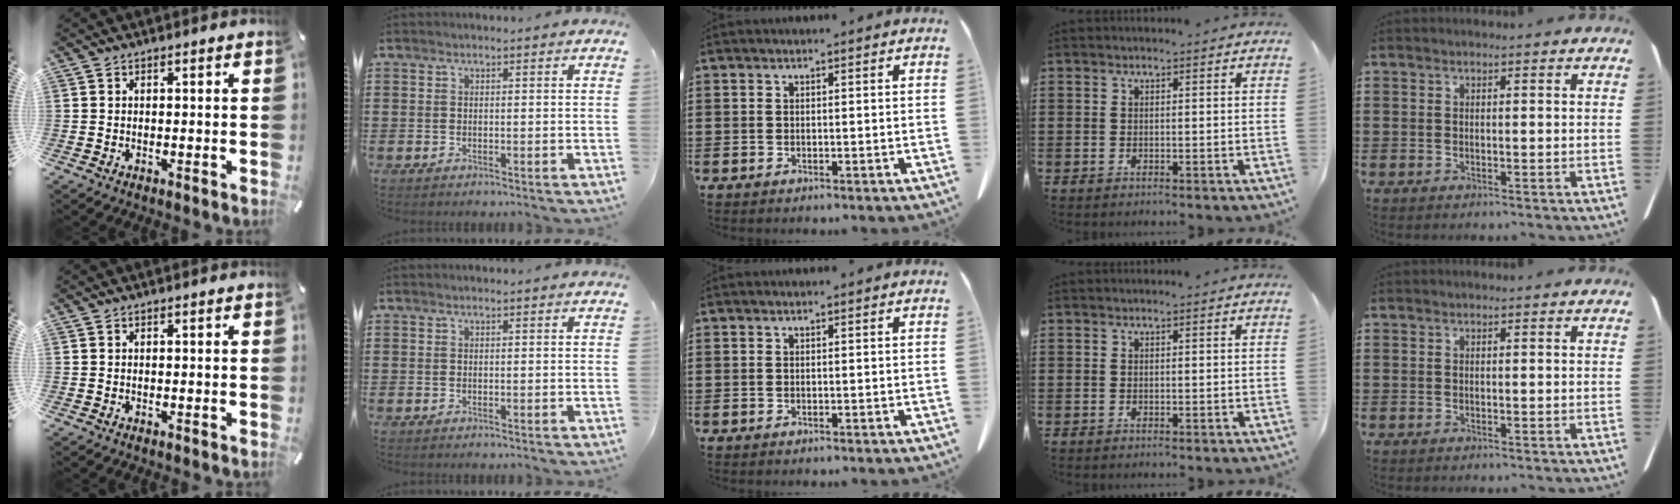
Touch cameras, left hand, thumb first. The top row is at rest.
{}